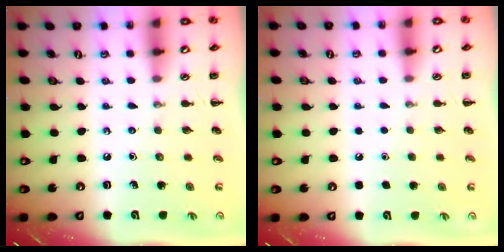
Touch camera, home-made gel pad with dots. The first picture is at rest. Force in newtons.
{"total": 1.6, "press": 1.6, "slide": 0.1}